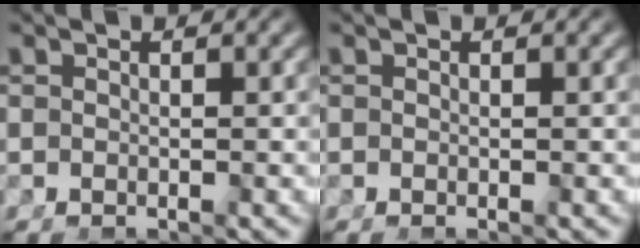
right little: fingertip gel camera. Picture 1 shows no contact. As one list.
[{"total": 0.0}]